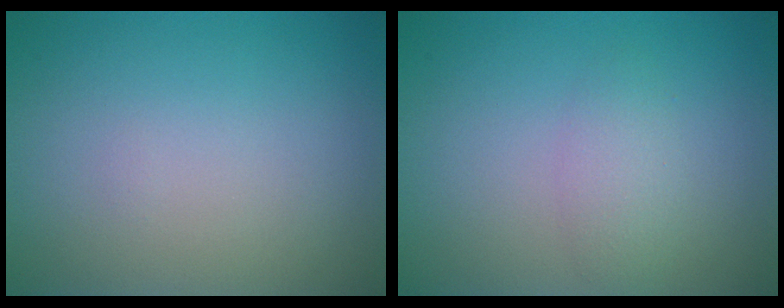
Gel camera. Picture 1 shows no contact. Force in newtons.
{"total": 1.9, "press": 1.9, "slide": 0.1}